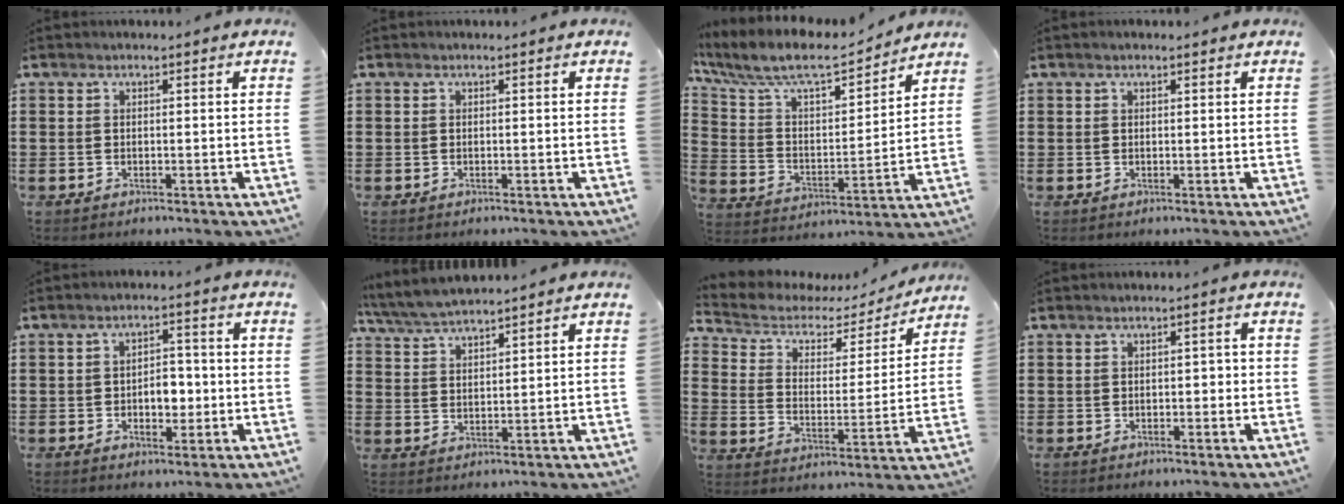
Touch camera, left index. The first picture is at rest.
{"total": 0.0}
{"total": 8.8, "force": [7.6, 1.9, 3.8], "torque": [-0.110, -0.050, 0.128]}
{"total": 0.7, "force": [0.4, 0.2, 0.5], "torque": [-0.010, 0.003, 0.008]}
{"total": 4.5, "force": [-1.0, 2.7, 3.5], "torque": [-0.053, 0.001, -0.025]}
{"total": 4.4, "force": [4.2, 0.5, 1.2], "torque": [-0.039, -0.011, 0.077]}
{"total": 3.6, "force": [2.5, 2.2, 1.2], "torque": [-0.047, -0.016, 0.031]}
{"total": 1.2, "force": [-0.6, 0.8, 0.7], "torque": [-0.017, 0.004, -0.015]}